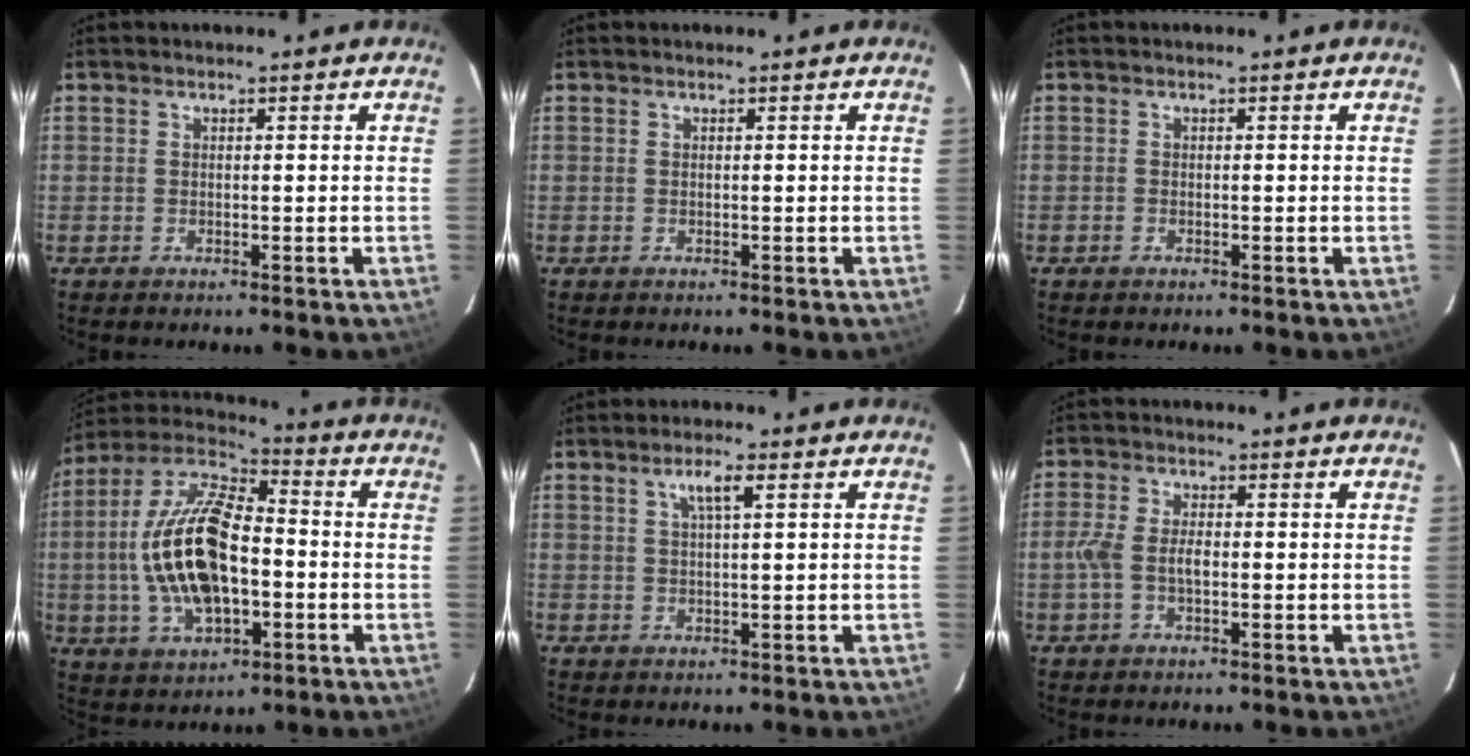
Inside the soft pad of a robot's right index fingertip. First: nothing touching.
{"total": 0.0}
{"total": 0.6, "force": [-0.5, 0.4, 0.1], "torque": [-0.002, 0.001, -0.010]}
{"total": 19.2, "force": [-2.2, 9.2, 16.7], "torque": [-0.343, 0.007, -0.039]}
{"total": 3.1, "force": [1.3, 0.2, 2.9], "torque": [-0.054, 0.005, 0.024]}
{"total": 4.7, "force": [-1.0, 2.3, 4.0], "torque": [-0.088, 0.004, -0.020]}